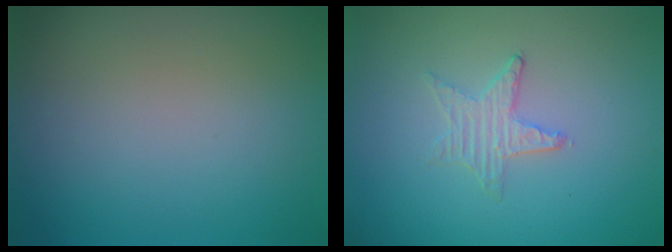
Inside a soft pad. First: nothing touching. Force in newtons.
{"total": 0.9, "press": 0.9, "slide": 0.2}